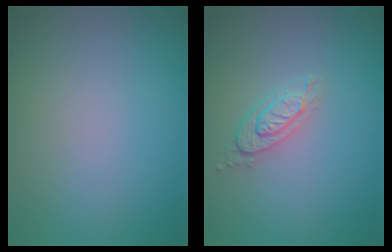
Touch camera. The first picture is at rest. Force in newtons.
{"total": 2.0, "press": 1.9, "slide": 0.6}